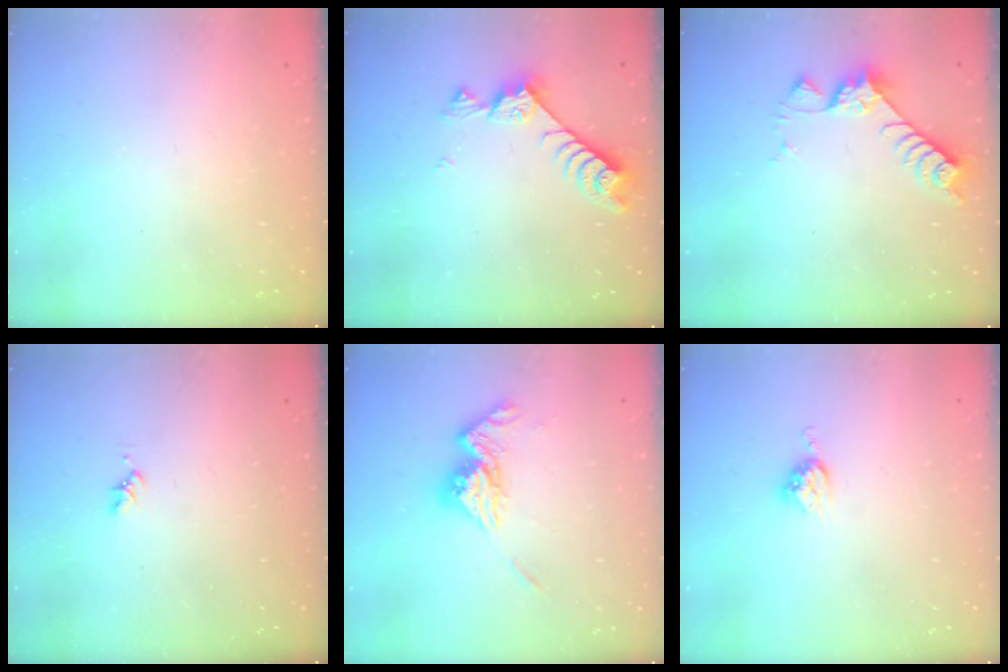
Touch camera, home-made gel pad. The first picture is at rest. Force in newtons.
{"total": 8.5, "press": 8.4, "slide": 1.4}
{"total": 7.0, "press": 7.0, "slide": 0.5}
{"total": 1.6, "press": 1.6, "slide": 0.3}
{"total": 12.3, "press": 12.3, "slide": 1.3}
{"total": 5.8, "press": 5.8, "slide": 0.3}